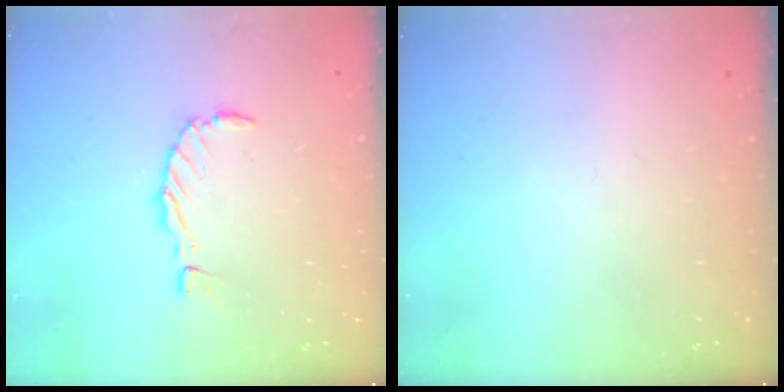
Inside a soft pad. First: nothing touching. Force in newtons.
{"total": 0.0}